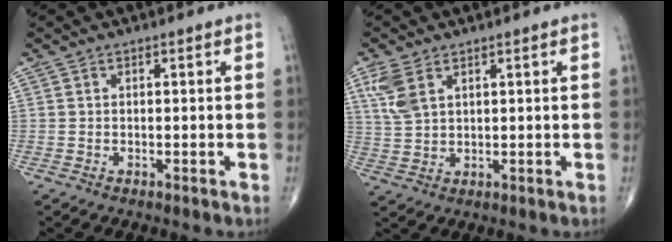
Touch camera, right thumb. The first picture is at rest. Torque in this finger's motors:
{"motor_torque": [0.57, 1.82, 0.95, 0.60, 0.09]}